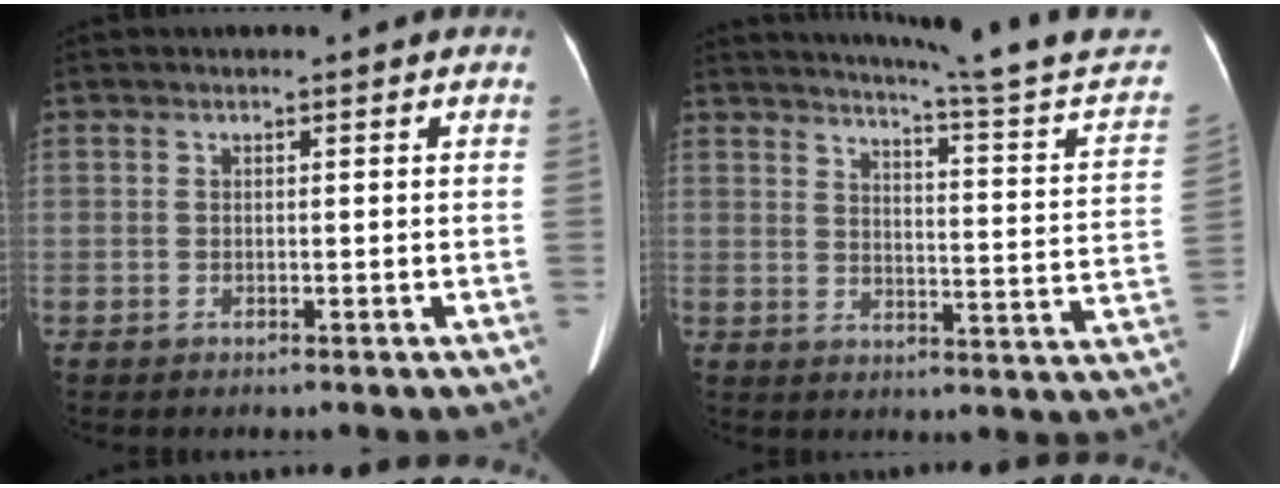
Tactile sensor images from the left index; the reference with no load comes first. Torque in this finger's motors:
{"motor_torque": [-0.73, -1.41, 0.04, 0.04]}